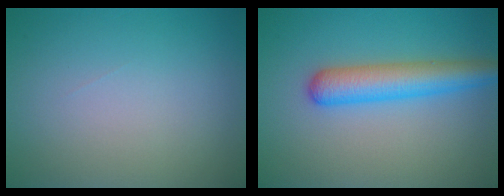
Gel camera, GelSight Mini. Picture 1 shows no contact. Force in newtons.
{"total": 4.7, "press": 4.7, "slide": 0.2}